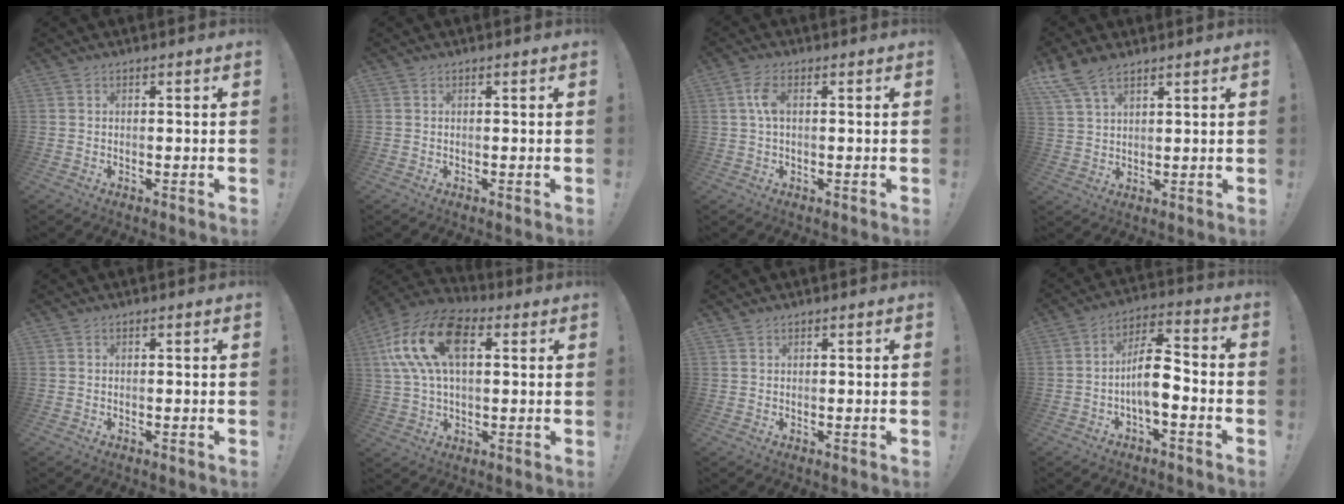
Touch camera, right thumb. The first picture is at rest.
{"total": 0.0}
{"total": 5.0, "force": [0.6, 2.4, 4.3], "torque": [-0.081, 0.003, 0.009]}
{"total": 8.4, "force": [6.1, 3.8, 4.1], "torque": [-0.084, -0.021, 0.122]}
{"total": 0.0}
{"total": 19.7, "force": [6.0, 11.2, 15.0], "torque": [-0.291, -0.001, 0.104]}
{"total": 0.7, "force": [0.6, 0.2, 0.1], "torque": [0.002, -0.002, 0.011]}
{"total": 11.2, "force": [-3.0, 4.7, 9.7], "torque": [-0.167, 0.019, -0.055]}